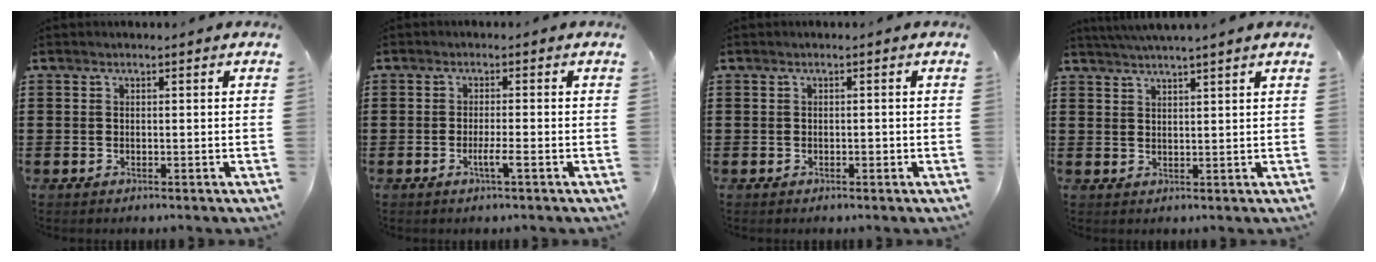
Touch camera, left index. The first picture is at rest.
{"total": 2.7, "force": [-1.1, 0.0, 2.5], "torque": [-0.040, -0.004, -0.020]}
{"total": 0.7, "force": [-0.2, 0.3, 0.6], "torque": [-0.012, -0.002, -0.003]}
{"total": 2.9, "force": [2.7, -0.8, 0.7], "torque": [-0.020, -0.007, 0.049]}